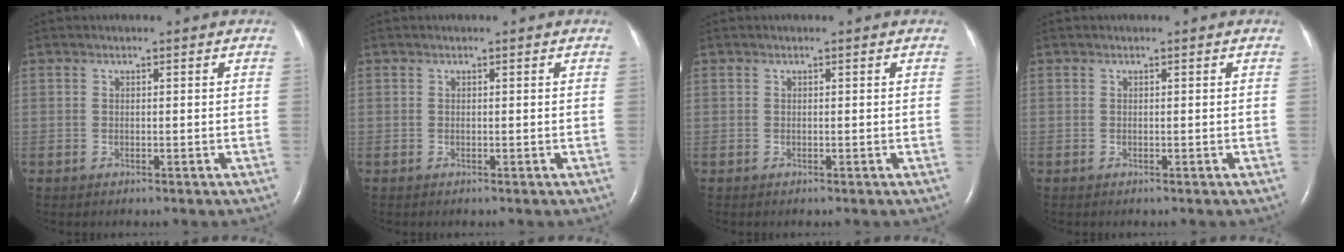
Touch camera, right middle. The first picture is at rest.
{"total": 0.0}
{"total": 0.0}
{"total": 0.0}